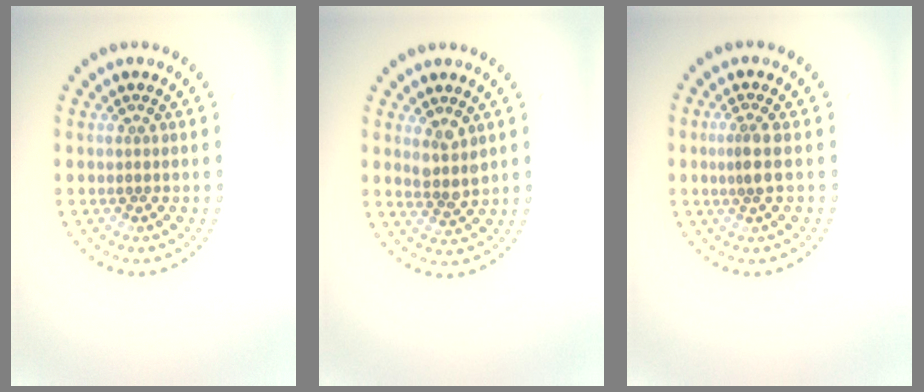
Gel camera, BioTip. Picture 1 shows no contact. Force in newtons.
{"total": 2.3, "press": 1.9, "slide": 1.3}
{"total": 1.8, "press": 1.5, "slide": 1.1}